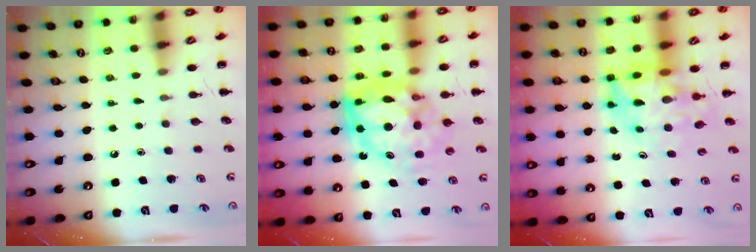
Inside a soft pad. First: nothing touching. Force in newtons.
{"total": 14.9, "press": 14.4, "slide": 3.8}
{"total": 10.7, "press": 10.2, "slide": 3.3}